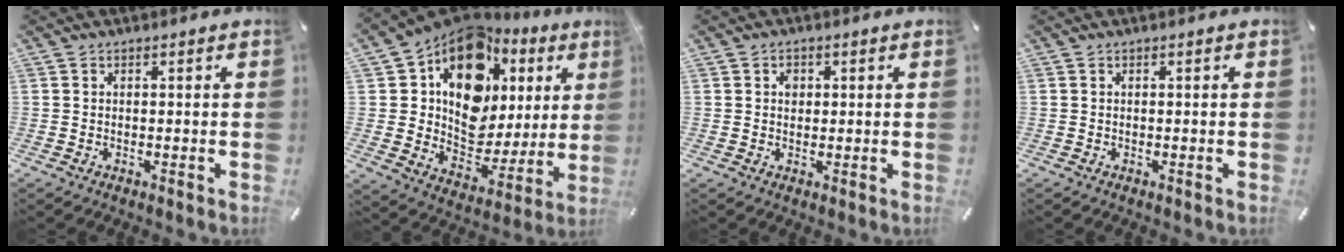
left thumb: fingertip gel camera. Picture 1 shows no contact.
{"total": 16.3, "force": [8.1, 11.7, 7.9], "torque": [-0.126, -0.066, 0.146]}
{"total": 1.9, "force": [0.4, 1.6, 1.0], "torque": [-0.005, 0.001, 0.002]}
{"total": 0.0}